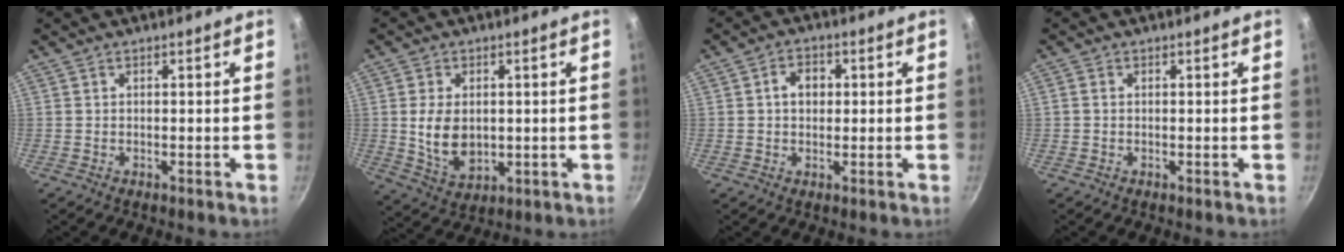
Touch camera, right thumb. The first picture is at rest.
{"total": 8.9, "force": [0.5, 5.9, 6.6], "torque": [-0.113, -0.013, 0.021]}
{"total": 4.4, "force": [0.6, 3.5, 2.7], "torque": [-0.023, 0.009, 0.004]}
{"total": 0.8, "force": [0.0, 0.7, 0.5], "torque": [-0.008, 0.004, -0.002]}